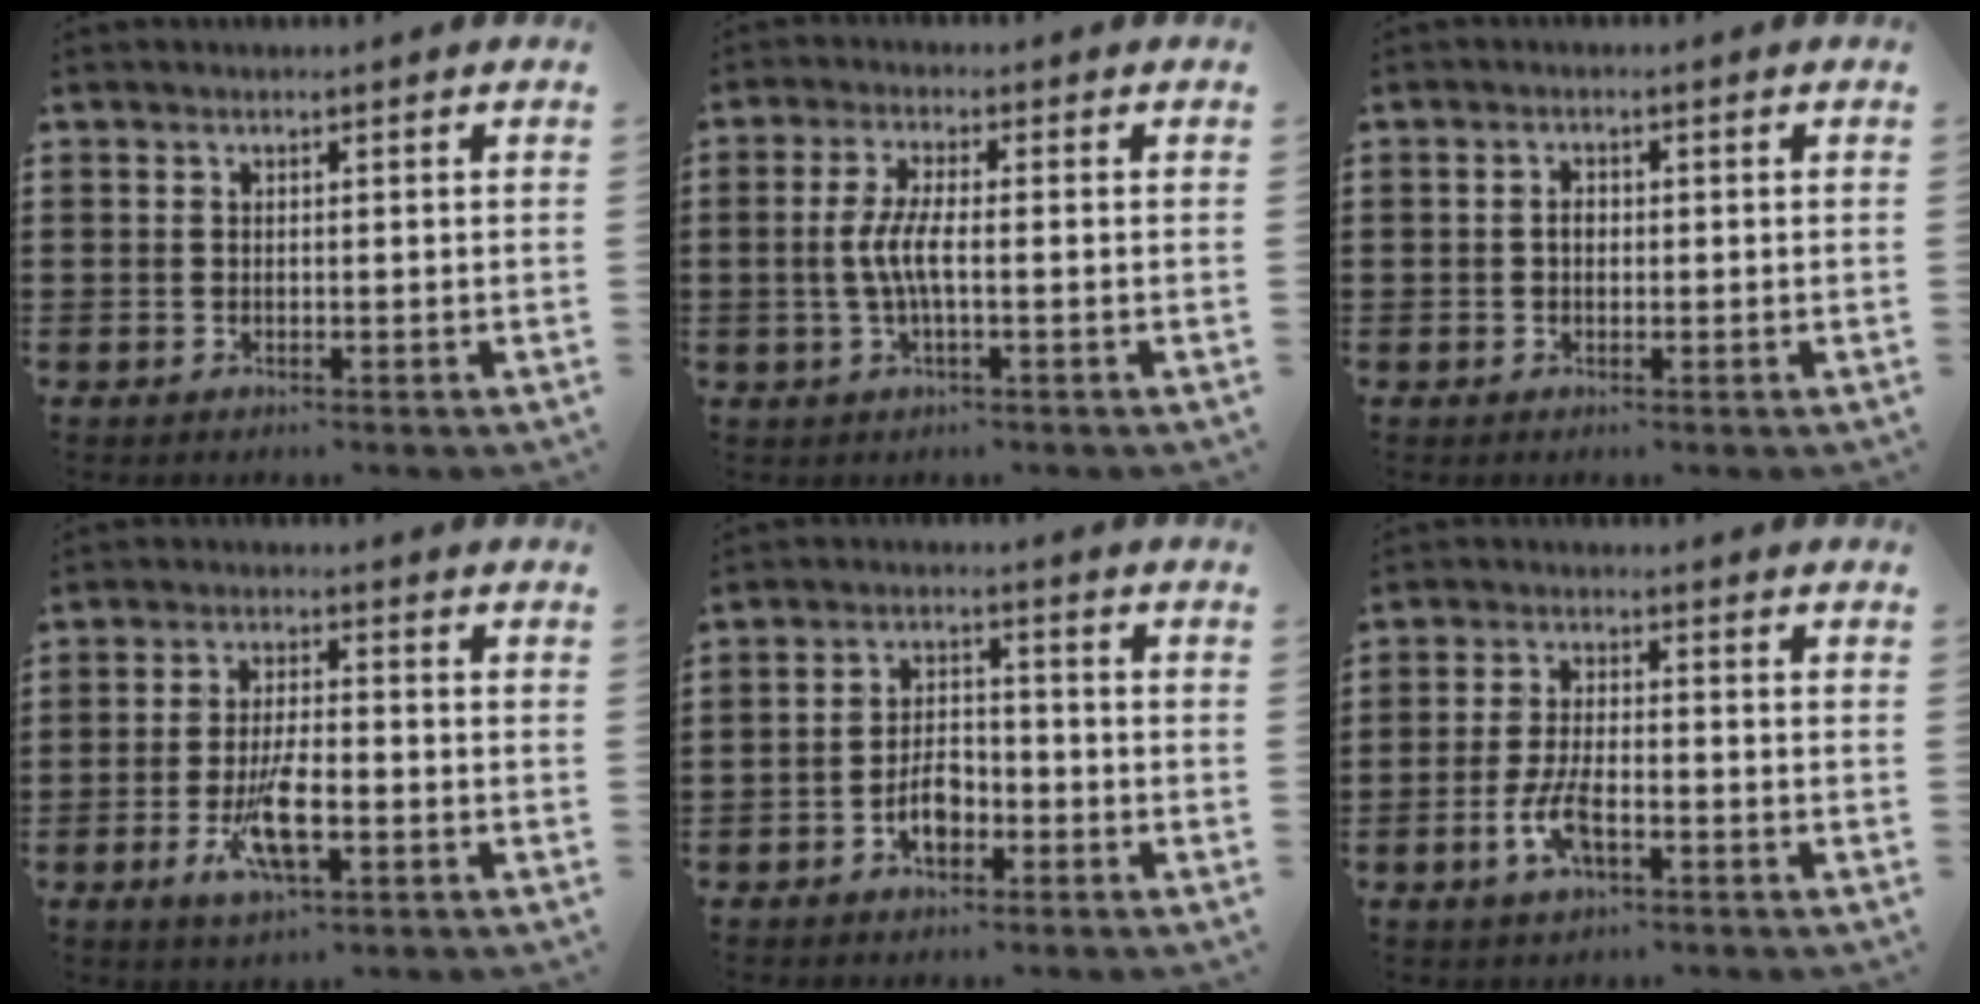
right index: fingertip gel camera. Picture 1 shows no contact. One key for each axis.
{"total": 4.6, "fx": -0.8, "fy": 0.5, "fz": 4.5, "tx": -0.108, "ty": -0.009, "tz": -0.025}
{"total": 1.3, "fx": -0.1, "fy": 0.6, "fz": 1.2, "tx": -0.021, "ty": 0.004, "tz": -0.002}
{"total": 7.8, "fx": -2.8, "fy": 2.4, "fz": 6.8, "tx": -0.142, "ty": -0.014, "tz": -0.050}
{"total": 4.8, "fx": -2.3, "fy": 2.6, "fz": 3.3, "tx": -0.062, "ty": 0.005, "tz": -0.043}
{"total": 5.6, "fx": -2.2, "fy": 2.2, "fz": 4.6, "tx": -0.102, "ty": -0.002, "tz": -0.045}